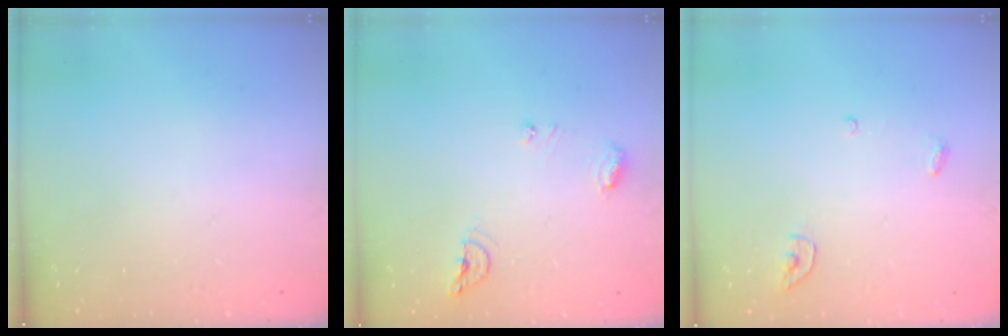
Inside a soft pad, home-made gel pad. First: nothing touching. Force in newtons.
{"total": 7.4, "press": 7.4, "slide": 0.5}
{"total": 3.7, "press": 3.7, "slide": 0.3}